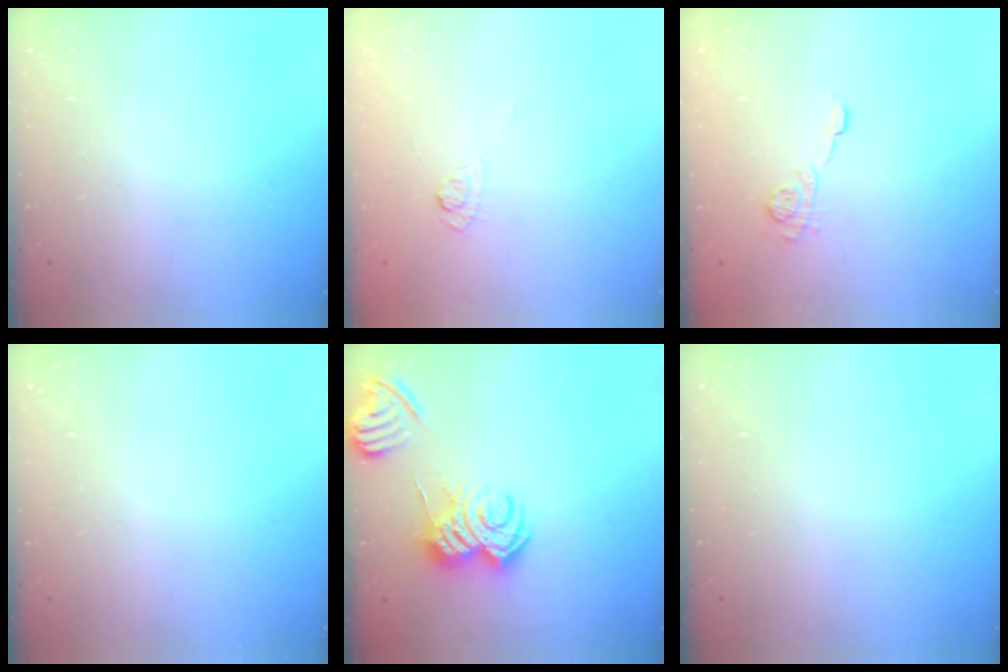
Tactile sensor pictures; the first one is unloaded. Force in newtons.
{"total": 4.0, "press": 3.7, "slide": 1.5}
{"total": 9.5, "press": 9.5, "slide": 0.8}
{"total": 0.0}
{"total": 8.2, "press": 8.2, "slide": 0.9}
{"total": 0.0}